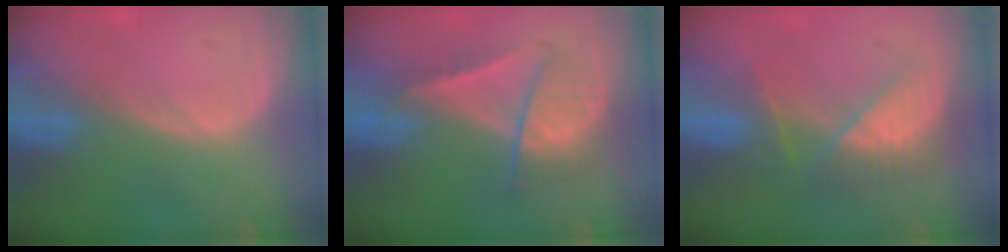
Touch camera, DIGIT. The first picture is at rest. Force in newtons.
{"total": 6.6, "press": 6.5, "slide": 1.2}
{"total": 8.1, "press": 7.0, "slide": 4.1}